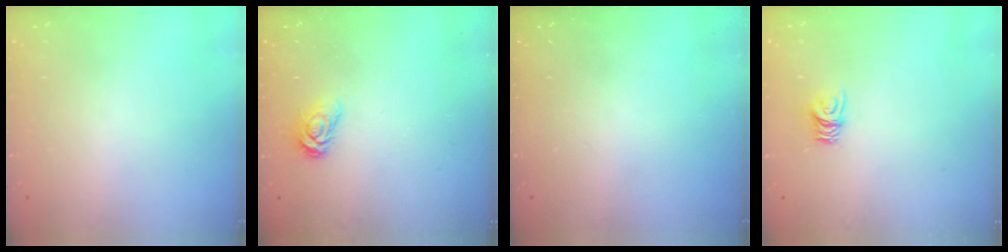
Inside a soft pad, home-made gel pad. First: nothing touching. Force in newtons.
{"total": 5.2, "press": 5.2, "slide": 0.2}
{"total": 0.0}
{"total": 7.2, "press": 7.2, "slide": 0.5}